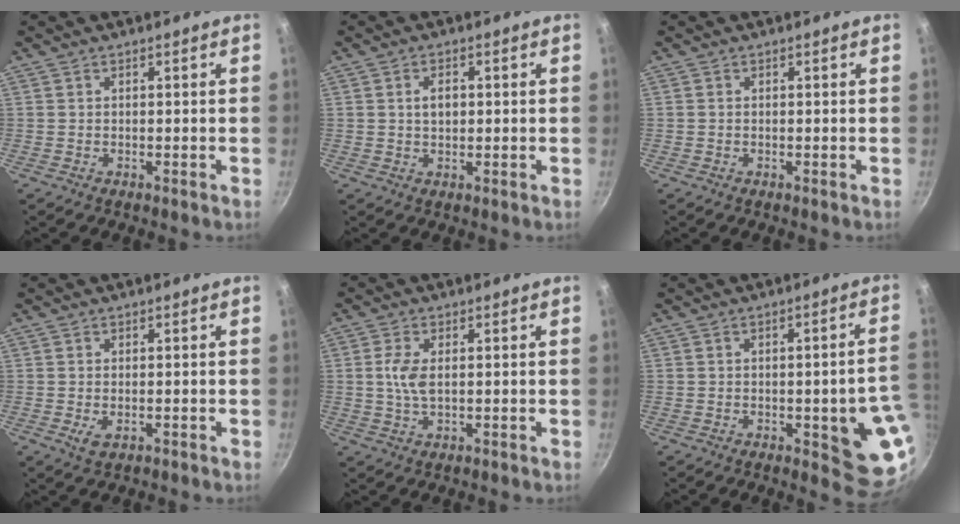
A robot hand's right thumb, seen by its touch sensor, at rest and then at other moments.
{"total": 3.1, "force": [0.5, 1.9, 2.3], "torque": [-0.028, 0.004, 0.008]}
{"total": 0.0}
{"total": 2.5, "force": [-0.6, 1.4, 2.0], "torque": [-0.036, -0.006, -0.008]}
{"total": 4.6, "force": [0.5, 2.2, 4.0], "torque": [-0.086, 0.002, 0.009]}
{"total": 13.4, "force": [-2.5, 4.3, 12.4], "torque": [-0.096, 0.012, -0.028]}